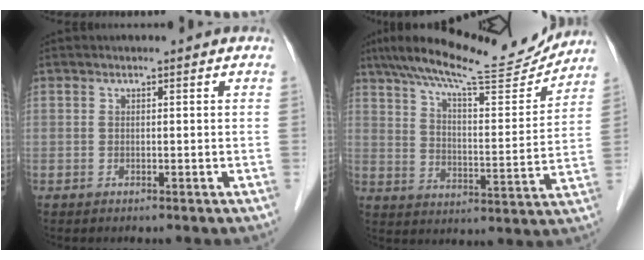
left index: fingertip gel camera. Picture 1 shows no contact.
{"total": 17.8, "force": [16.2, 1.6, 7.2], "torque": [-0.127, -0.009, 0.236]}